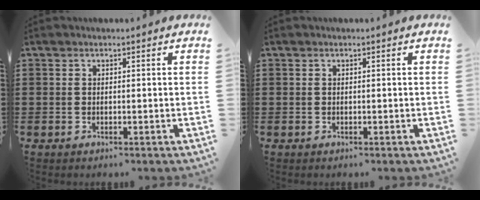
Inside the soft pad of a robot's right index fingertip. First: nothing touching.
{"total": 0.0}